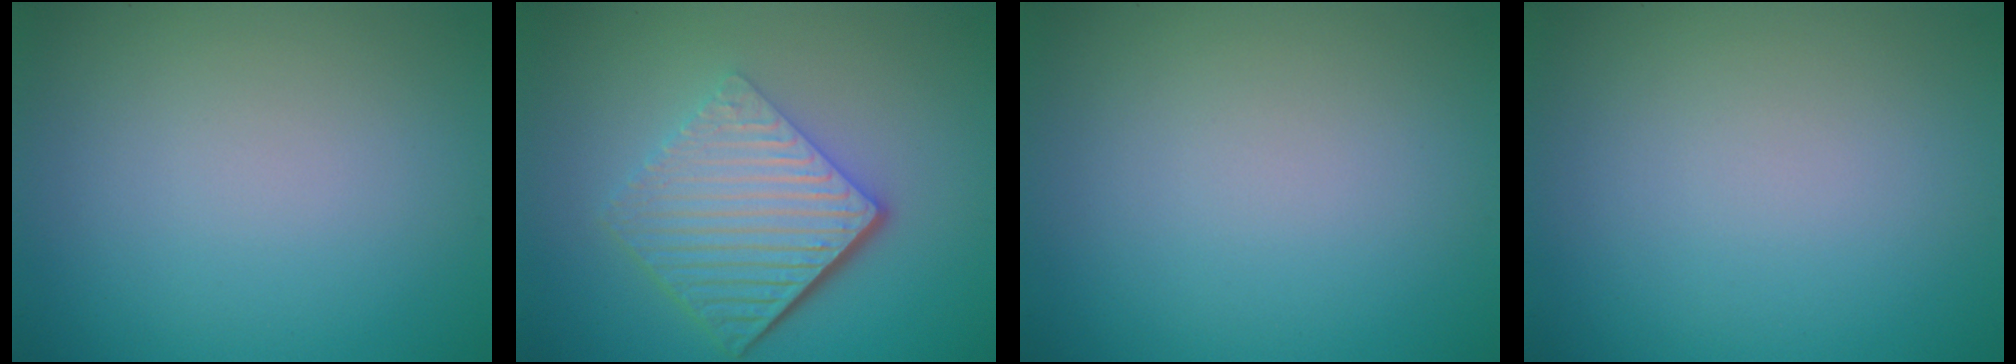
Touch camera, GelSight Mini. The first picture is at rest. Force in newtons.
{"total": 7.0, "press": 4.5, "slide": 5.3}
{"total": 0.0}
{"total": 0.0}